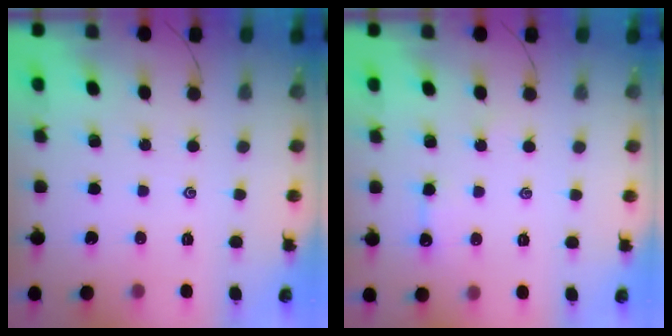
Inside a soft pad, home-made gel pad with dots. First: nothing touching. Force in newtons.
{"total": 3.0, "press": 3.0, "slide": 0.4}